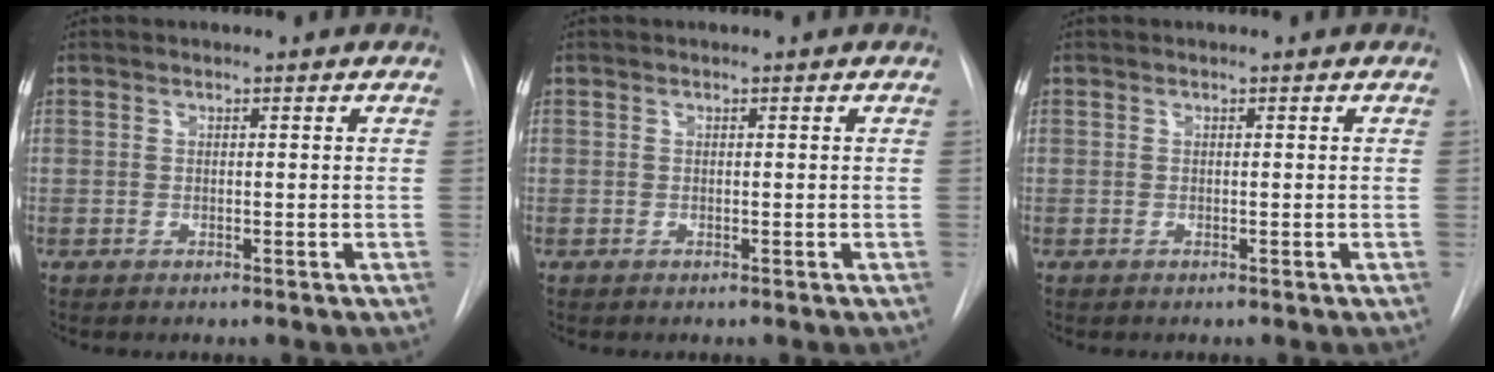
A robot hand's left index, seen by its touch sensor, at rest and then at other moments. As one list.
[{"total": 0.0}, {"total": 0.0}]